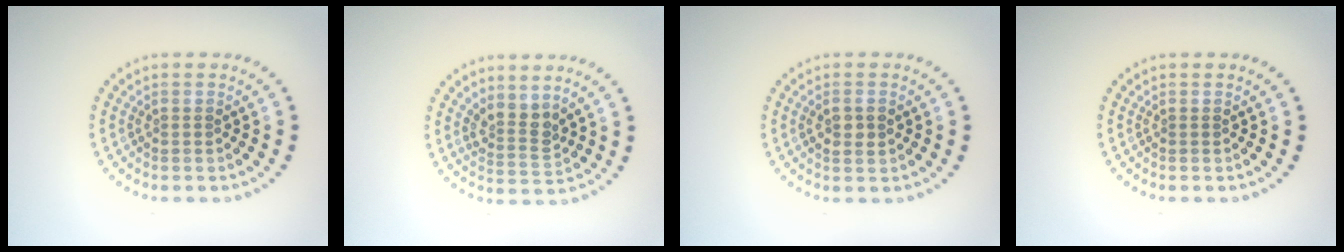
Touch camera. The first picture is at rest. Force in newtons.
{"total": 2.5, "press": 1.9, "slide": 1.7}
{"total": 1.7, "press": 1.7, "slide": 0.2}
{"total": 0.0}